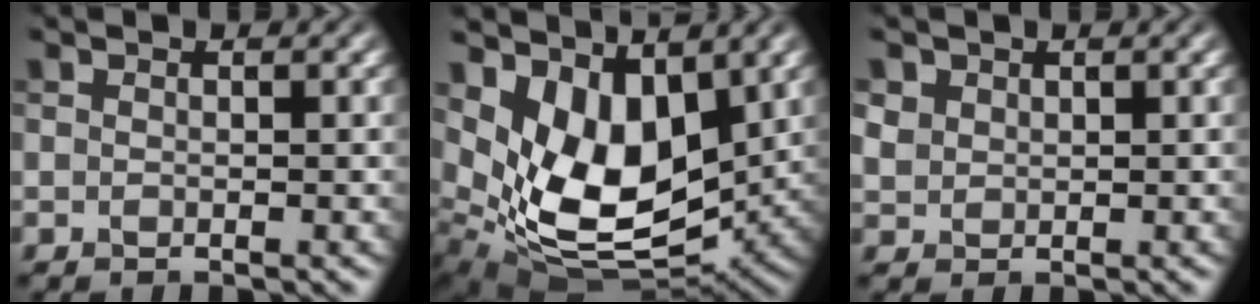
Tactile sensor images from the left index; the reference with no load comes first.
{"total": 9.0, "force": [2.7, 5.4, 6.6], "torque": [-0.130, -0.026, 0.049]}
{"total": 1.6, "force": [0.8, 1.3, 0.4], "torque": [-0.010, -0.002, 0.017]}